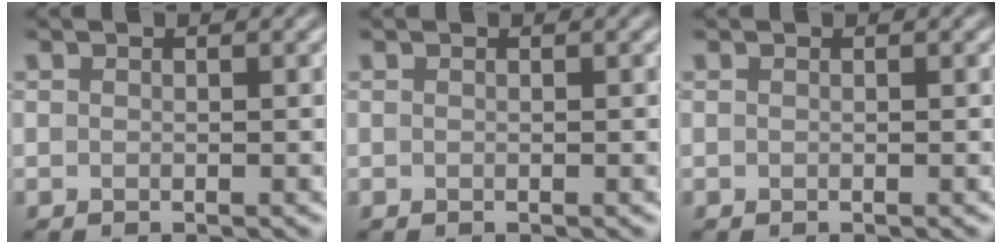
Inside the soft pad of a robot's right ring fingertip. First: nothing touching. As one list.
[{"total": 0.0}, {"total": 0.0}]